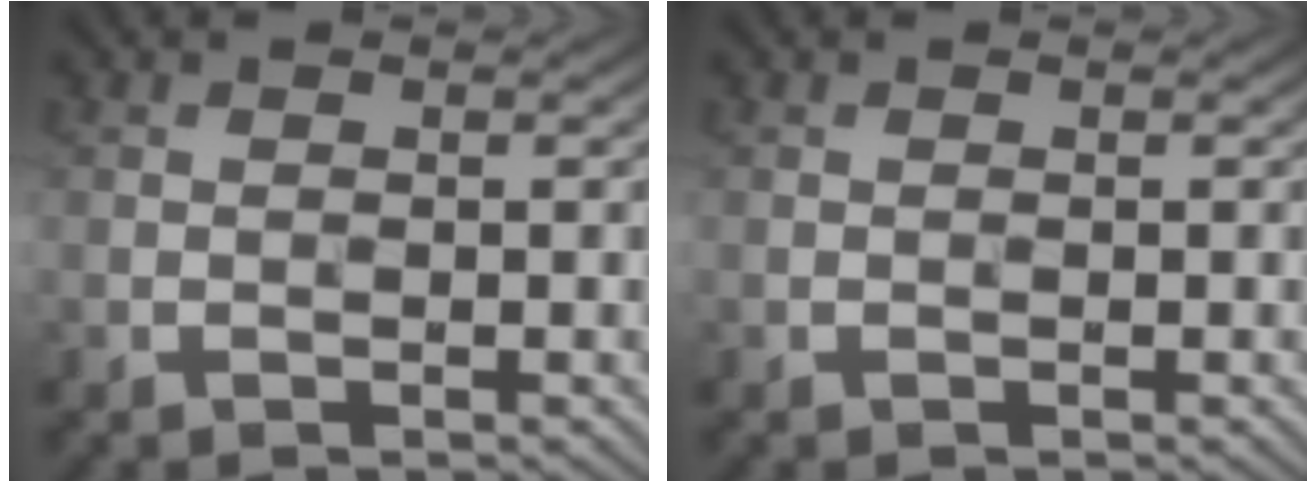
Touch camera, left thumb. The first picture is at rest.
{"total": 0.0}